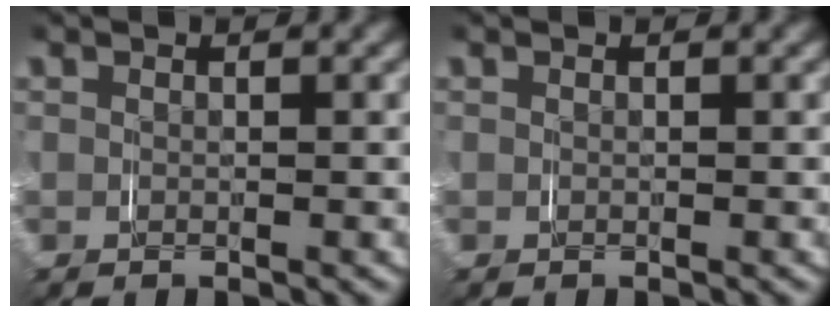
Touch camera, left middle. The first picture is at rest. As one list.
[{"total": 0.0}]